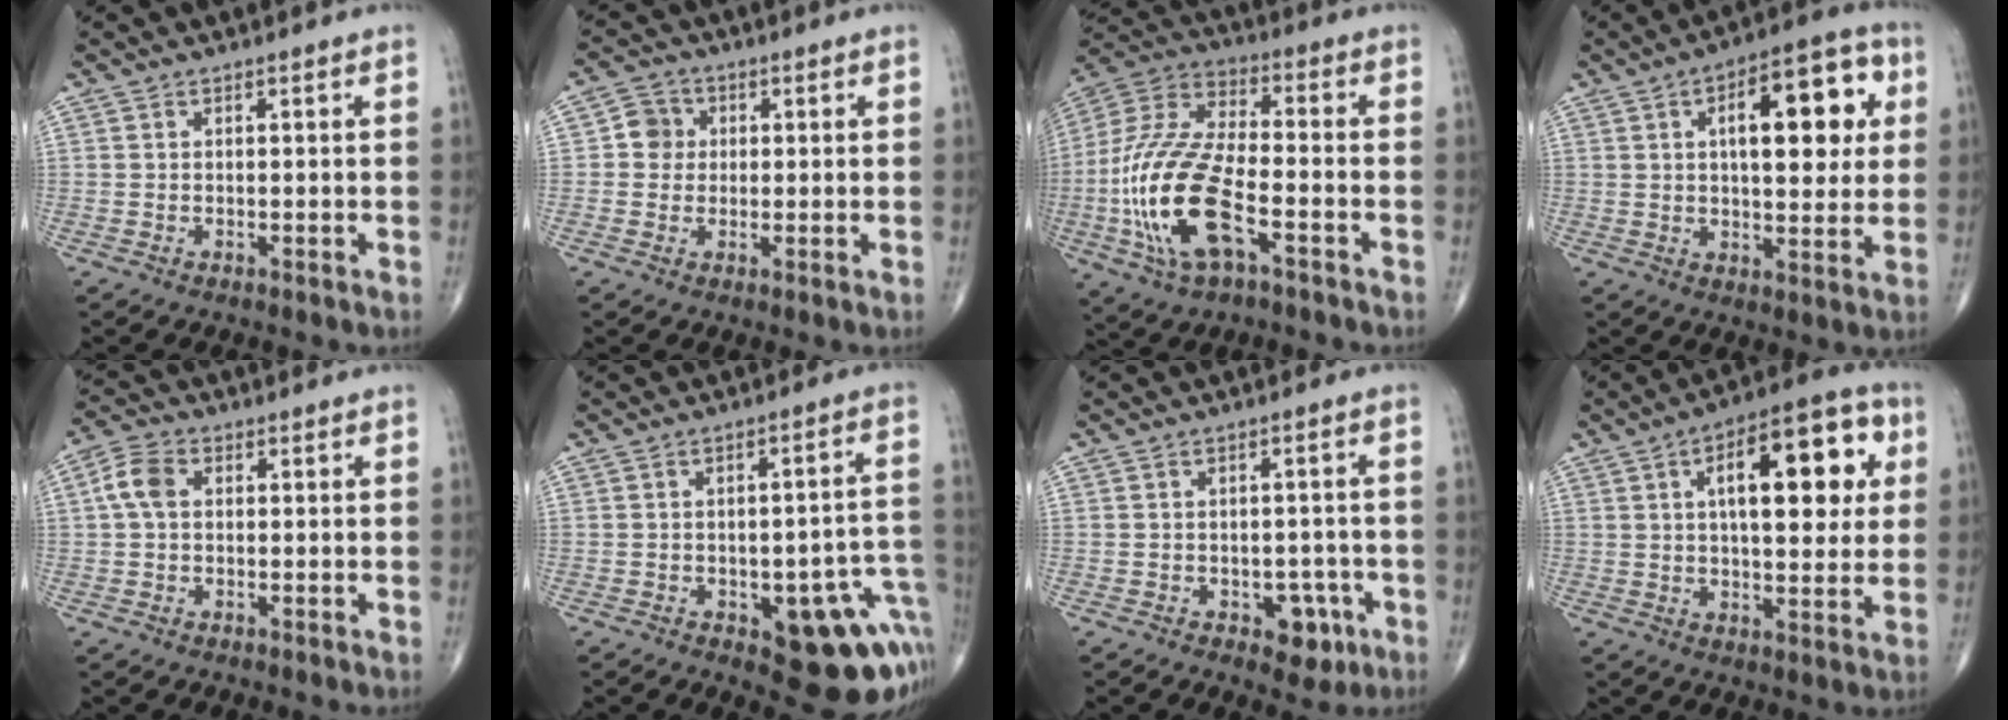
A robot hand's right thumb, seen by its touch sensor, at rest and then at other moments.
{"total": 4.4, "force": [0.5, 4.2, 1.4], "torque": [0.003, 0.007, 0.000]}
{"total": 21.1, "force": [-6.4, 9.0, 17.9], "torque": [-0.395, 0.023, -0.114]}
{"total": 16.5, "force": [4.3, 7.2, 14.2], "torque": [-0.160, 0.009, 0.055]}
{"total": 5.1, "force": [0.7, 3.5, 3.7], "torque": [-0.076, 0.016, 0.008]}
{"total": 16.8, "force": [-5.4, 7.0, 14.3], "torque": [-0.106, 0.038, -0.044]}
{"total": 5.4, "force": [-2.4, 3.5, 3.4], "torque": [-0.017, 0.013, -0.026]}
{"total": 18.4, "force": [5.0, 7.9, 15.9], "torque": [-0.188, 0.008, 0.065]}